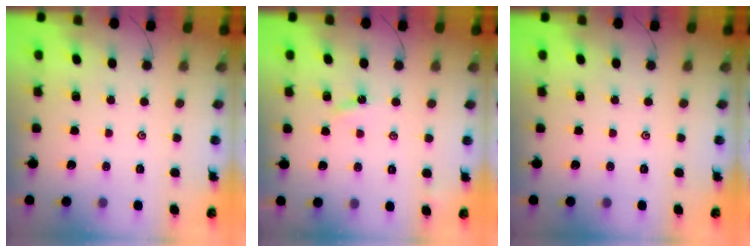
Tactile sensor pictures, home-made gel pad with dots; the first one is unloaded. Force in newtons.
{"total": 4.3, "press": 4.3, "slide": 0.5}
{"total": 0.0}